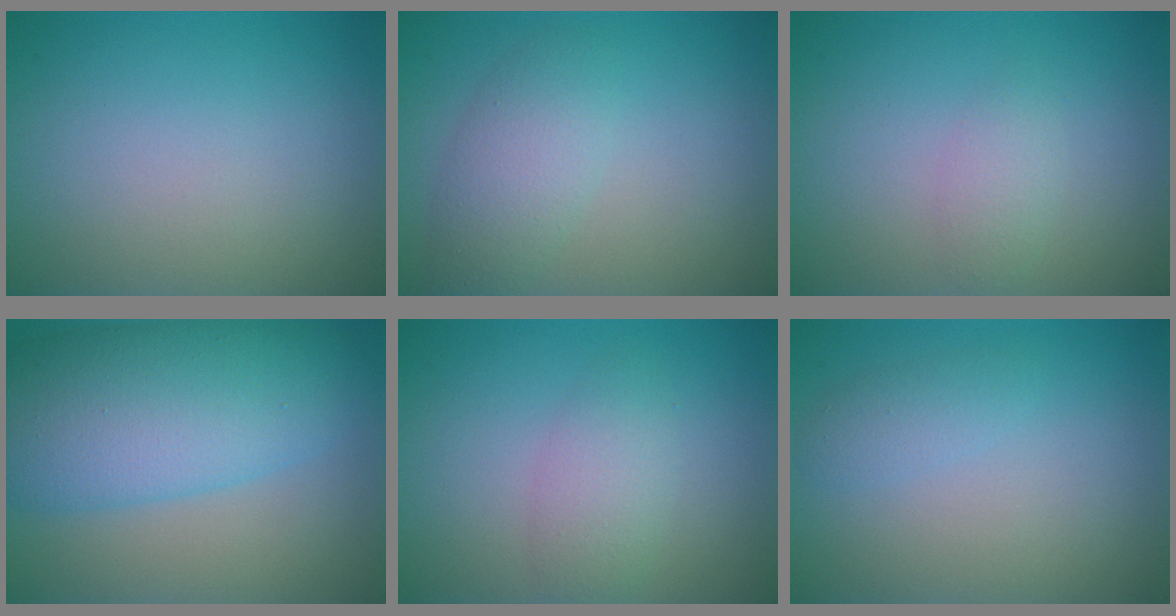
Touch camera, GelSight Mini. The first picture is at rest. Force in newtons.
{"total": 3.3, "press": 3.3, "slide": 0.1}
{"total": 1.5, "press": 1.5, "slide": 0.0}
{"total": 9.7, "press": 9.7, "slide": 0.1}
{"total": 2.5, "press": 2.4, "slide": 0.2}
{"total": 1.3, "press": 1.3, "slide": 0.0}